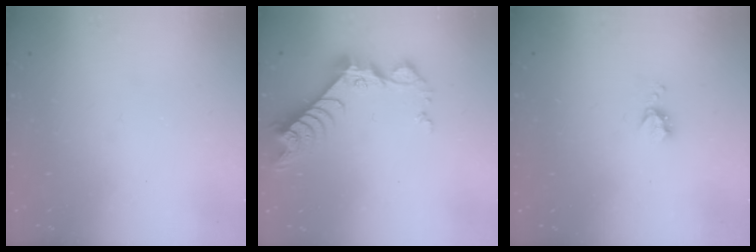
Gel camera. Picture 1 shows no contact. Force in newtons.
{"total": 9.3, "press": 9.3, "slide": 0.7}
{"total": 5.2, "press": 5.2, "slide": 0.5}